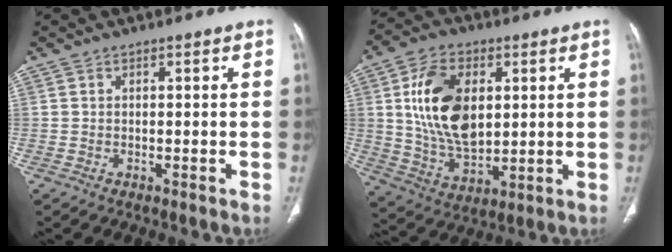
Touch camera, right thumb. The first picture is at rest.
{"total": 16.7, "force": [3.4, 10.2, 12.8], "torque": [-0.211, -0.014, 0.070]}